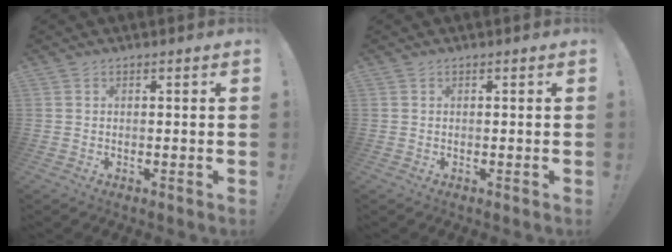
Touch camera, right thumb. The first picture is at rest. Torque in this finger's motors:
{"motor_torque": [0.00, 0.00, -0.11, 0.11, 0.00]}